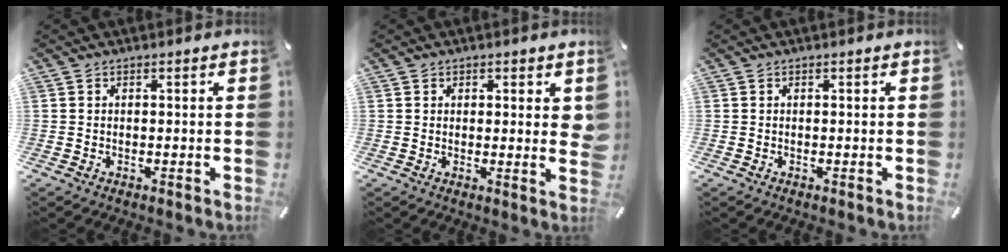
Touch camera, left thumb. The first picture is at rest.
{"total": 2.8, "force": [1.3, 1.4, 2.0], "torque": [-0.016, -0.007, 0.018]}
{"total": 0.0}